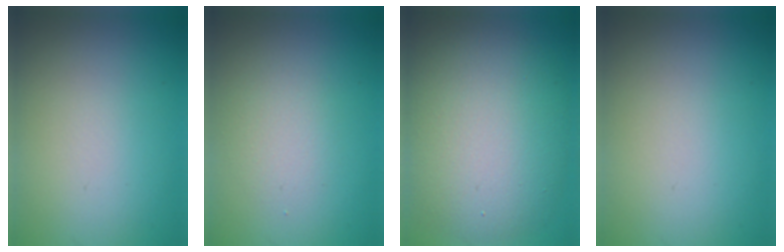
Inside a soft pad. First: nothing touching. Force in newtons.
{"total": 1.8, "press": 1.8, "slide": 0.1}
{"total": 10.2, "press": 10.1, "slide": 0.9}
{"total": 0.0}